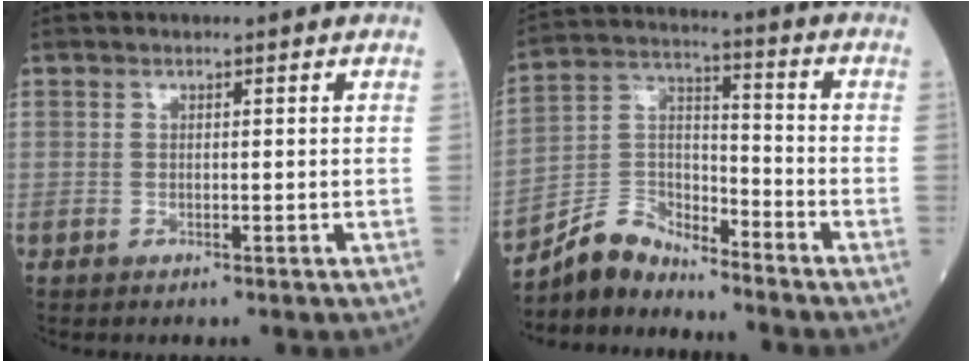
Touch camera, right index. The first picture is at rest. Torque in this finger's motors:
{"motor_torque": [0.58, -0.89, -0.15, -0.16]}